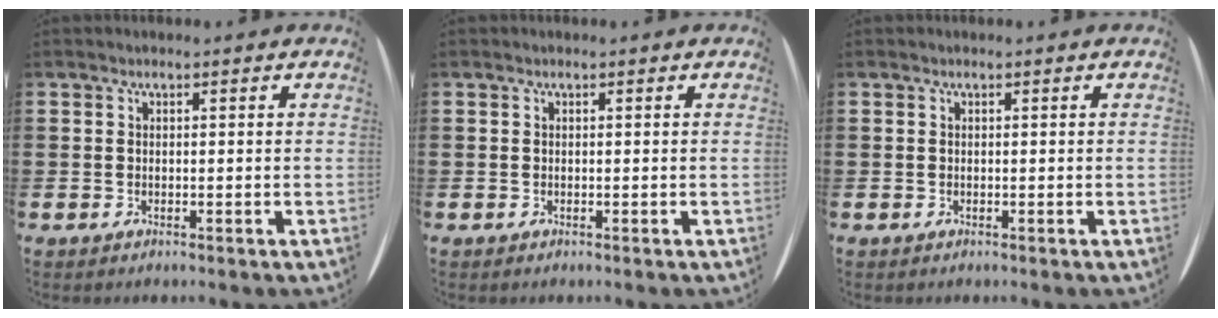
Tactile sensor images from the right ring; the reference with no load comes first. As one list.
[{"total": 0.0}, {"total": 0.0}]